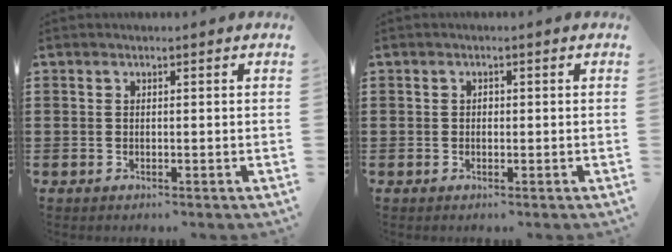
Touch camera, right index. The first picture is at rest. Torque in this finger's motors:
{"motor_torque": [0.30, -0.22, 0.00, 0.01]}